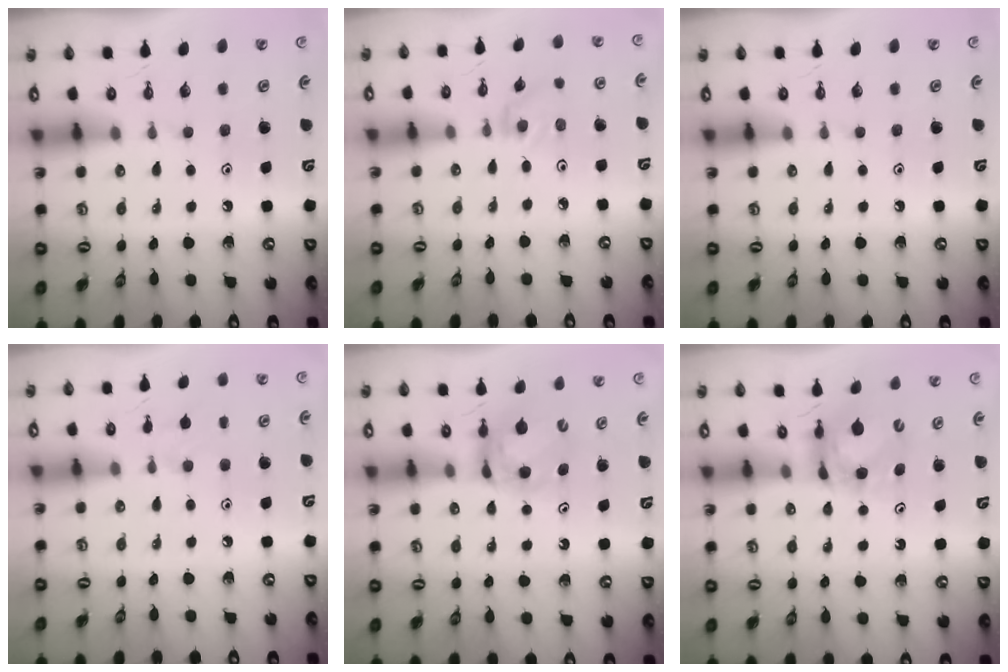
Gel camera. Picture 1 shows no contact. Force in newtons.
{"total": 0.9, "press": 0.9, "slide": 0.2}
{"total": 0.0}
{"total": 4.9, "press": 4.8, "slide": 0.8}
{"total": 6.1, "press": 6.1, "slide": 0.3}
{"total": 5.9, "press": 5.9, "slide": 0.7}